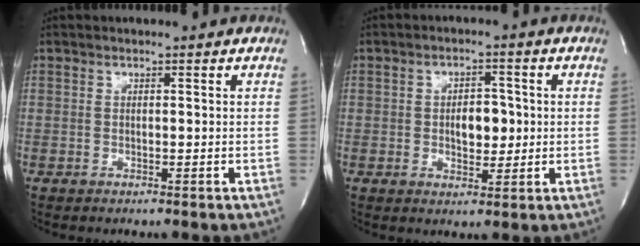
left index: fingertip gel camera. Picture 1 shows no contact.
{"total": 4.5, "force": [-0.1, 2.6, 3.7], "torque": [-0.052, 0.003, 0.002]}